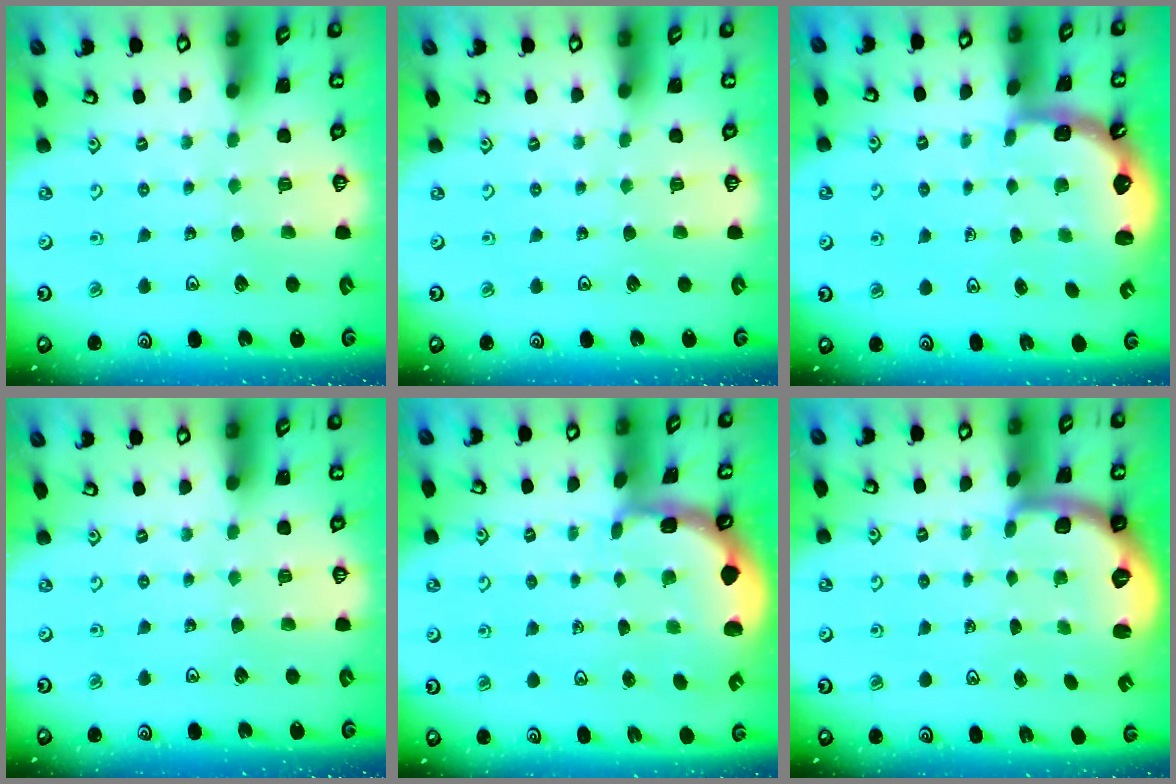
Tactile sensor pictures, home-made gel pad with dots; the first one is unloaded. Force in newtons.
{"total": 0.0}
{"total": 2.3, "press": 2.0, "slide": 1.2}
{"total": 0.0}
{"total": 1.6, "press": 1.4, "slide": 0.7}
{"total": 1.9, "press": 1.8, "slide": 0.4}